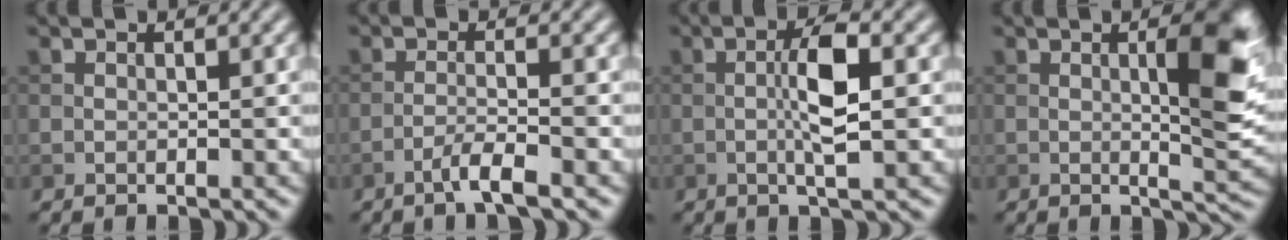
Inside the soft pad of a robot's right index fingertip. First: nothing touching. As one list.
[{"total": 2.5, "force": [-1.6, 0.1, 2.0], "torque": [-0.036, 0.007, -0.038]}, {"total": 4.5, "force": [-0.2, 0.8, 4.4], "torque": [-0.084, 0.005, -0.006]}, {"total": 6.4, "force": [0.9, 1.4, 6.2], "torque": [-0.082, -0.001, 0.016]}]